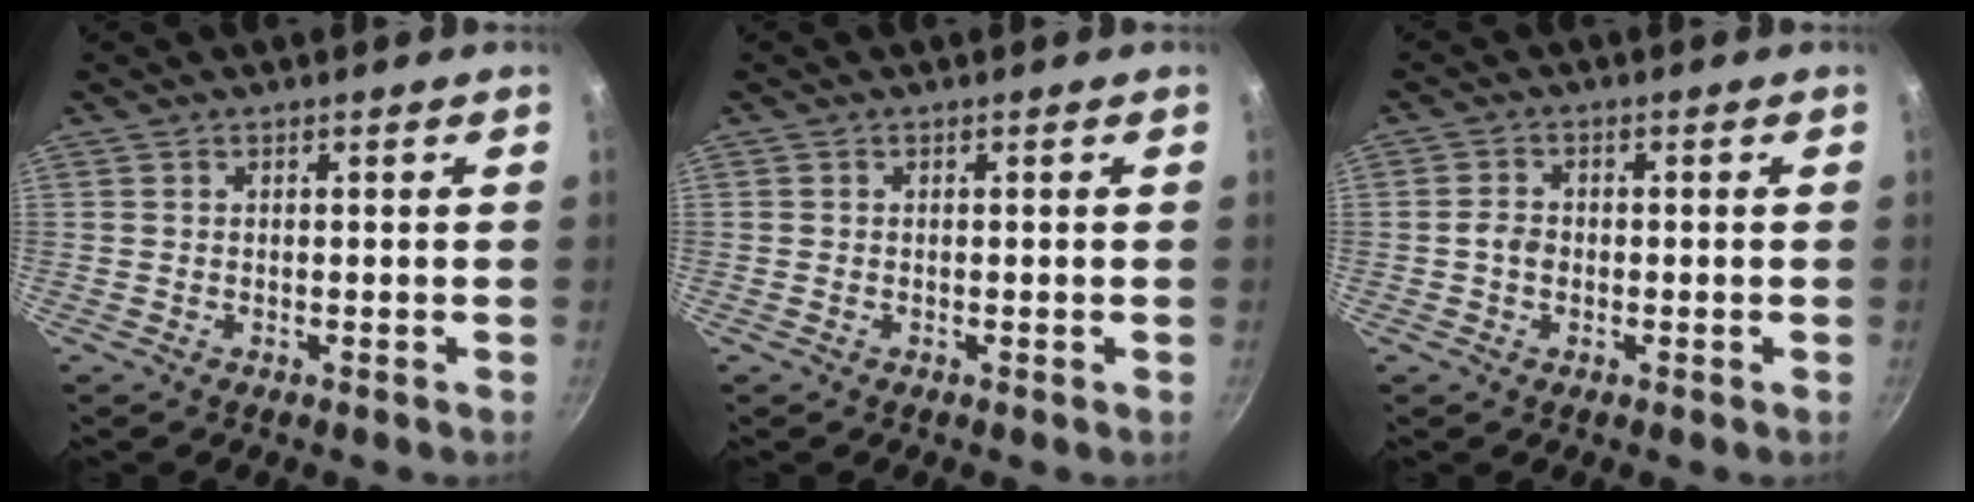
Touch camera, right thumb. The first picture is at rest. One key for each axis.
{"total": 0.0}
{"total": 2.8, "fx": -0.5, "fy": 2.2, "fz": 1.6, "tx": -0.026, "ty": 0.013, "tz": -0.012}